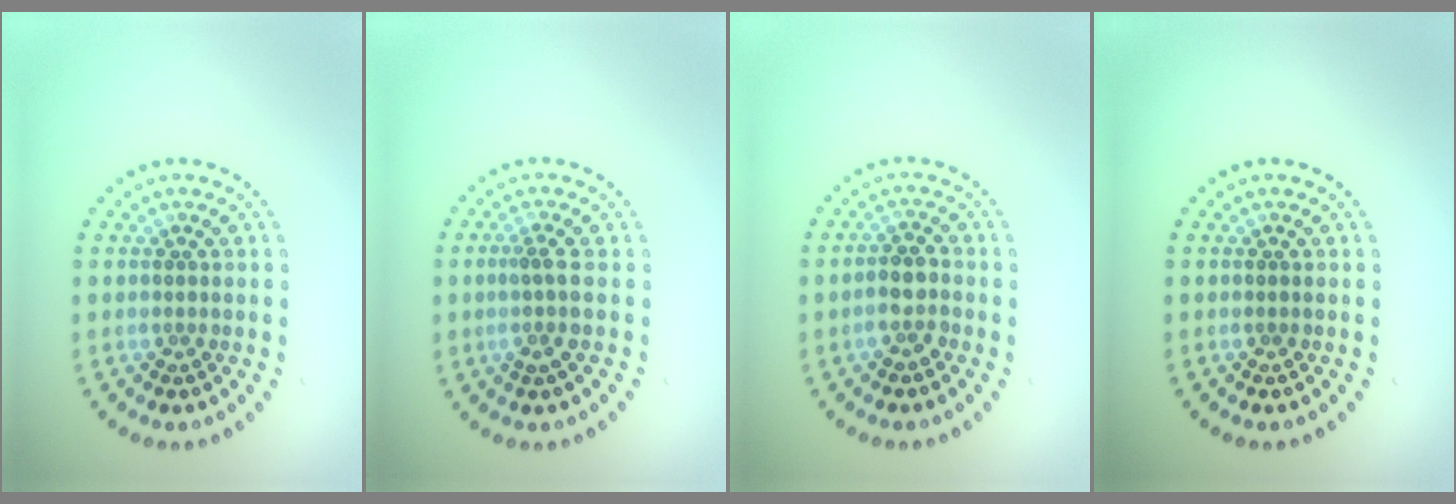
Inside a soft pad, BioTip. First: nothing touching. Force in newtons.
{"total": 1.9, "press": 1.5, "slide": 1.2}
{"total": 2.2, "press": 1.9, "slide": 1.0}
{"total": 0.0}